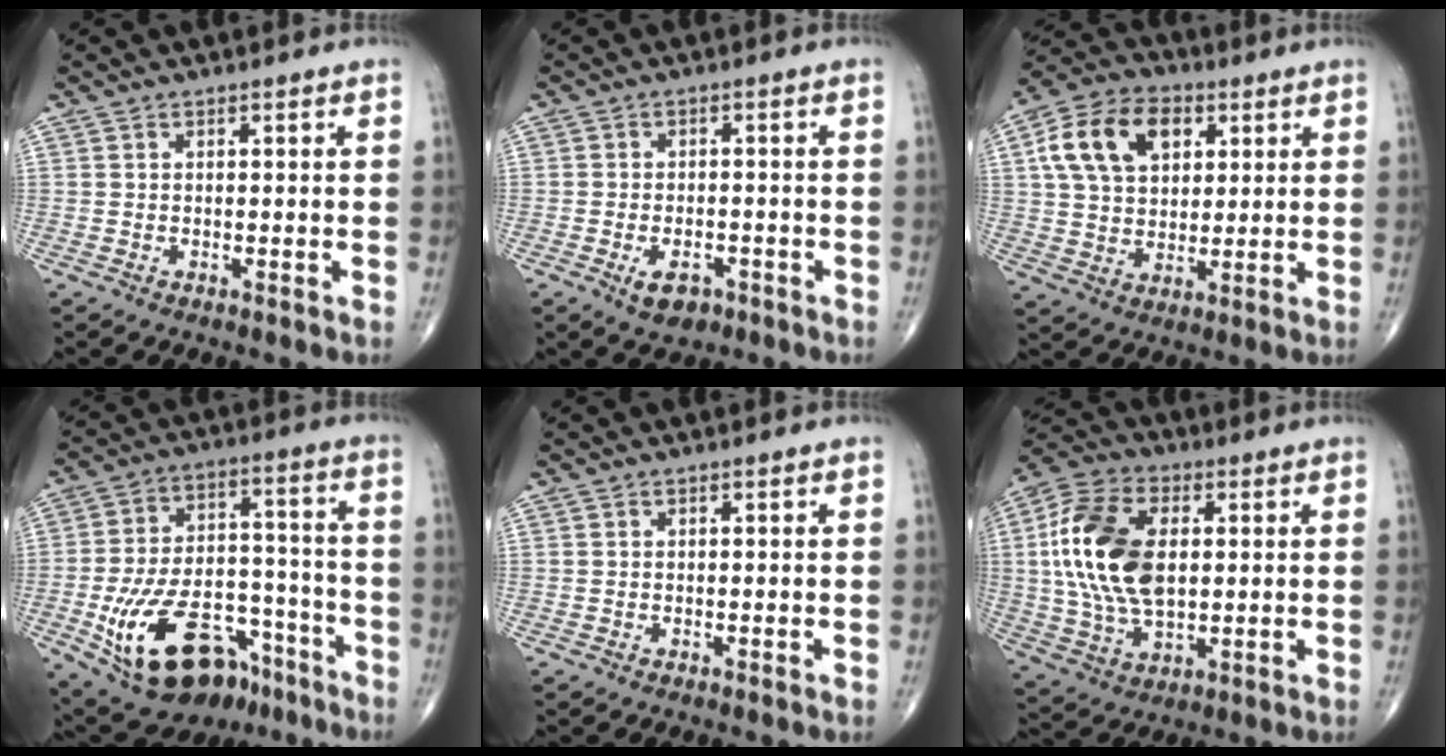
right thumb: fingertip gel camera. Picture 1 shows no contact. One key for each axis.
{"total": 4.8, "fx": -2.4, "fy": 2.7, "fz": 3.1, "tx": -0.047, "ty": 0.007, "tz": -0.034}
{"total": 15.1, "fx": 5.0, "fy": 10.2, "fz": 10.0, "tx": -0.162, "ty": 0.005, "tz": 0.087}
{"total": 22.8, "fx": -11.9, "fy": 12.6, "fz": 14.9, "tx": -0.259, "ty": 0.070, "tz": -0.180}
{"total": 0.0}
{"total": 18.7, "fx": 2.3, "fy": 10.9, "fz": 15.1, "tx": -0.302, "ty": 0.001, "tz": 0.041}